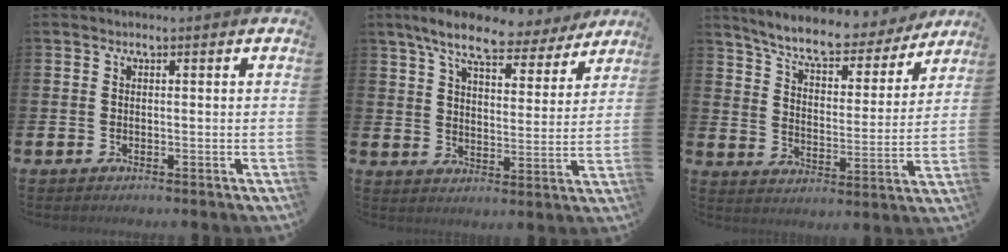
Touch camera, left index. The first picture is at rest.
{"total": 9.1, "force": [7.9, 2.3, 3.8], "torque": [-0.089, -0.035, 0.139]}
{"total": 8.1, "force": [7.4, 1.6, 2.9], "torque": [-0.081, -0.049, 0.125]}